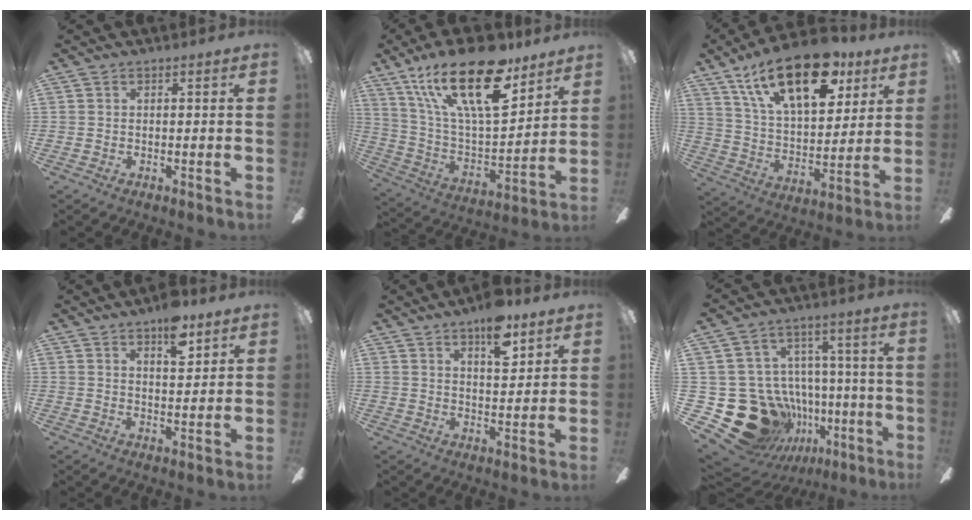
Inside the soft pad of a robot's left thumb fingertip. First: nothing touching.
{"total": 26.2, "force": [15.9, 10.2, 18.1], "torque": [-0.336, -0.088, 0.272]}
{"total": 23.2, "force": [13.4, 11.2, 15.3], "torque": [-0.247, -0.056, 0.231]}
{"total": 8.2, "force": [5.6, 3.0, 5.2], "torque": [-0.065, -0.029, 0.091]}
{"total": 9.9, "force": [6.7, 3.7, 6.2], "torque": [-0.080, -0.033, 0.109]}
{"total": 23.0, "force": [-8.5, 18.7, 10.5], "torque": [-0.199, 0.042, -0.076]}